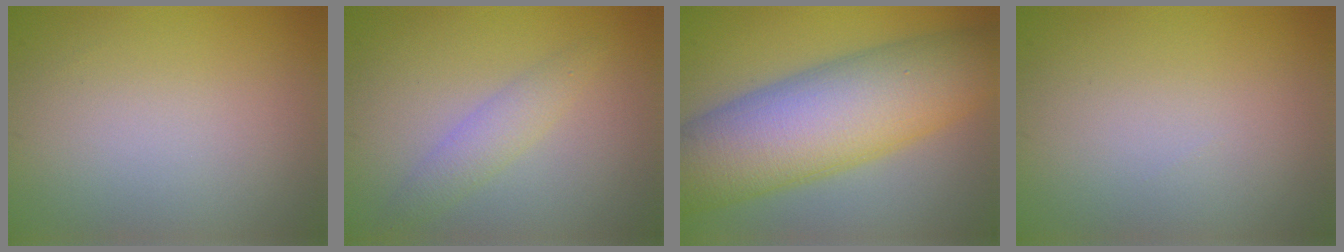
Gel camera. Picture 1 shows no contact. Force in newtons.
{"total": 2.2, "press": 2.2, "slide": 0.2}
{"total": 12.7, "press": 12.7, "slide": 0.3}
{"total": 0.0}